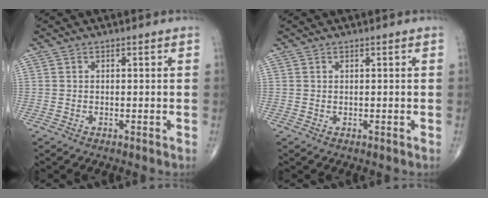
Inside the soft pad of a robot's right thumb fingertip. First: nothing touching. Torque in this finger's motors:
{"motor_torque": [-0.12, 0.05, 0.16, 0.29, -0.04]}